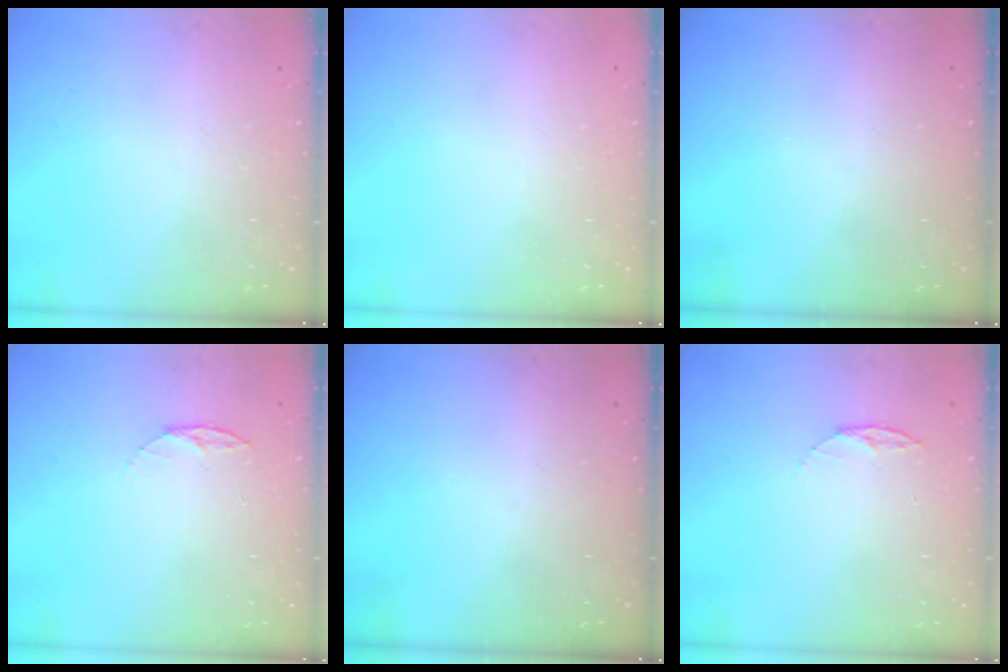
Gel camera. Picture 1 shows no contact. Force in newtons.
{"total": 0.0}
{"total": 0.0}
{"total": 4.4, "press": 4.4, "slide": 0.5}
{"total": 0.0}
{"total": 4.4, "press": 4.4, "slide": 0.5}